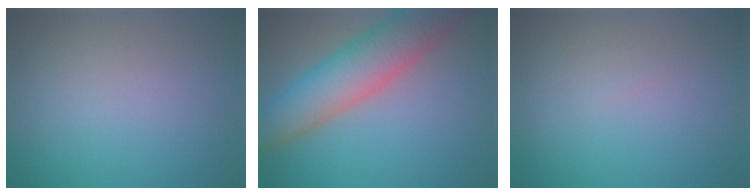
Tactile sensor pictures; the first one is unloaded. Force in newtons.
{"total": 8.7, "press": 8.6, "slide": 0.5}
{"total": 0.0}